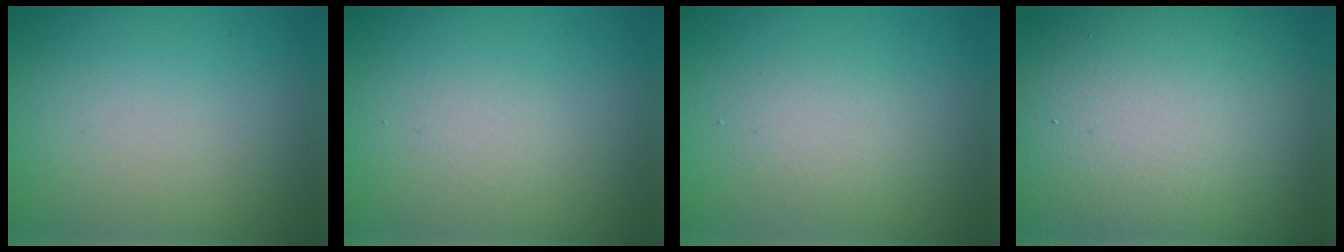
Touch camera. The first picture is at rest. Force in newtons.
{"total": 0.0}
{"total": 1.7, "press": 1.7, "slide": 0.0}
{"total": 17.5, "press": 17.4, "slide": 0.7}